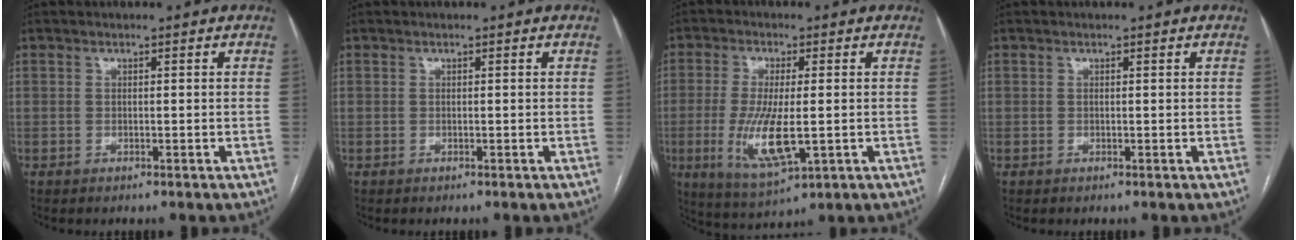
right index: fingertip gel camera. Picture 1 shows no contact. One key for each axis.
{"total": 0.0}
{"total": 9.9, "fx": -1.7, "fy": 2.5, "fz": 9.4, "tx": -0.195, "ty": -0.026, "tz": -0.024}
{"total": 0.0}